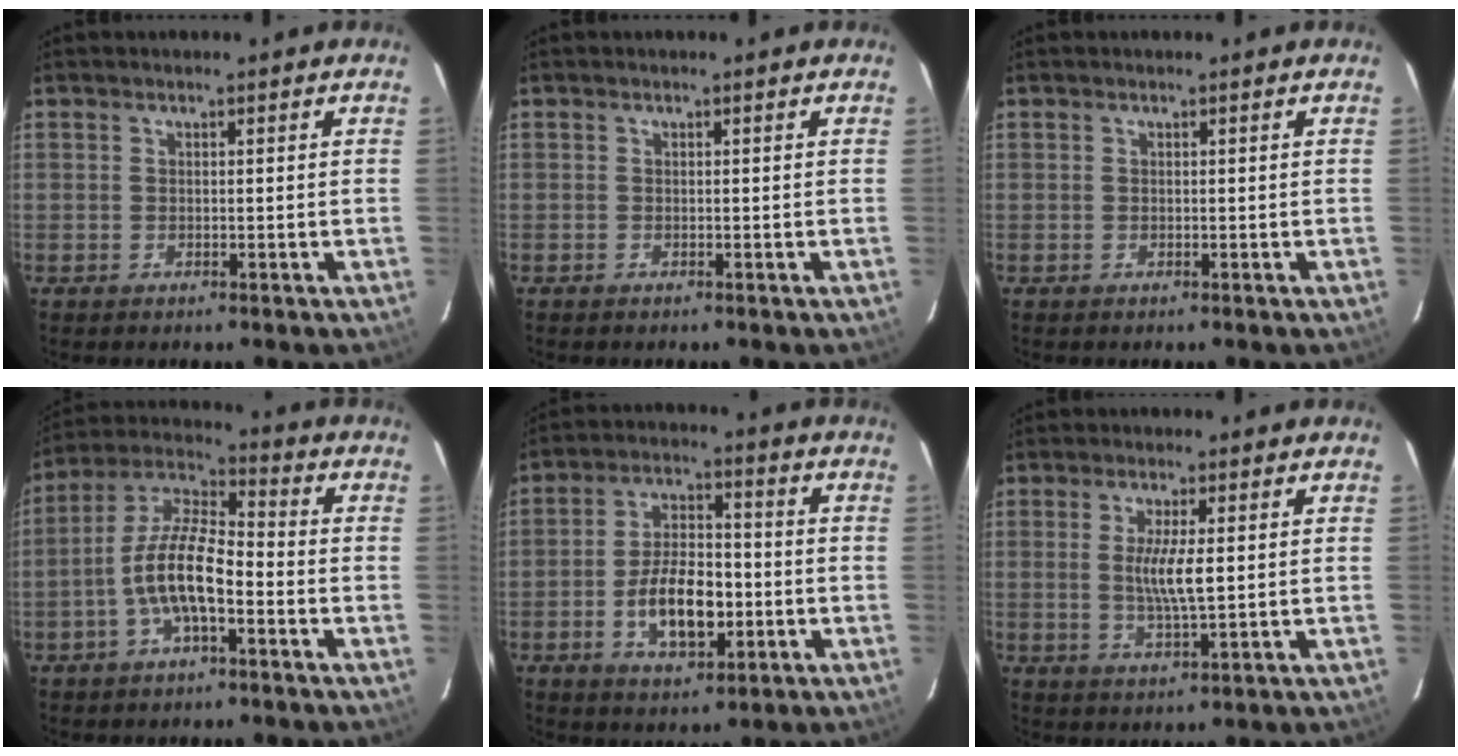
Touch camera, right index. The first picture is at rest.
{"total": 0.0}
{"total": 0.0}
{"total": 11.0, "force": [-3.8, 3.6, 9.7], "torque": [-0.202, 0.008, -0.076]}
{"total": 11.3, "force": [-3.2, 5.7, 9.2], "torque": [-0.175, 0.009, -0.046]}
{"total": 5.8, "force": [0.5, 0.9, 5.7], "torque": [-0.109, -0.007, 0.010]}